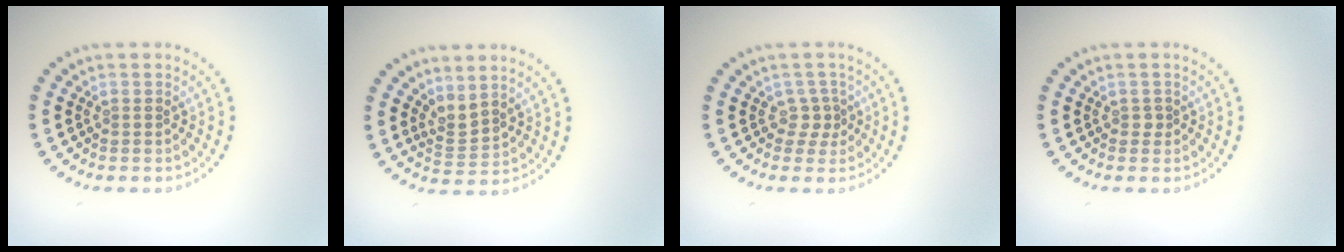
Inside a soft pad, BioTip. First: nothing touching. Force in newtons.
{"total": 2.2, "press": 1.5, "slide": 1.6}
{"total": 1.5, "press": 1.0, "slide": 1.1}
{"total": 0.5, "press": 0.4, "slide": 0.3}